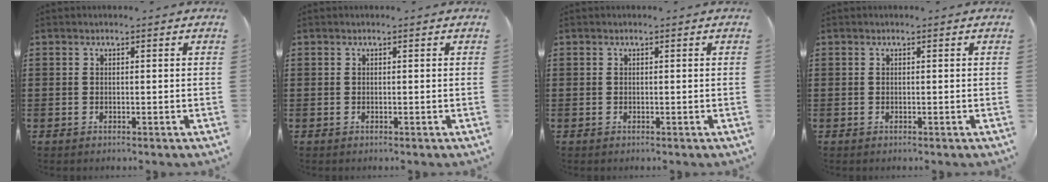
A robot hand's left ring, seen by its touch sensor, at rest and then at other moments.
{"total": 0.0}
{"total": 0.0}
{"total": 0.0}